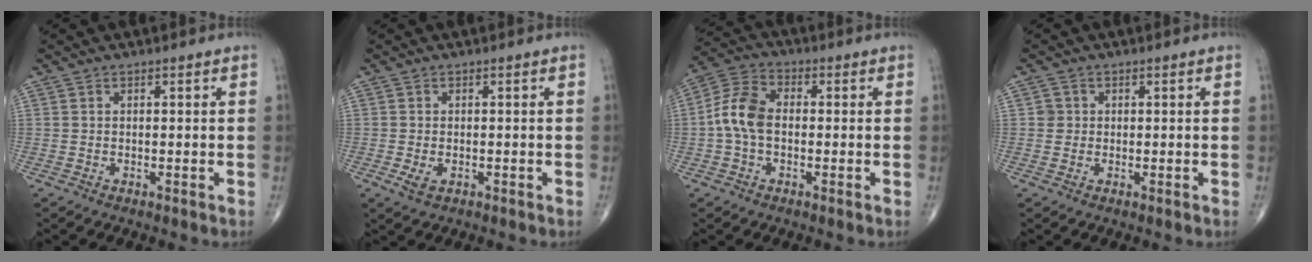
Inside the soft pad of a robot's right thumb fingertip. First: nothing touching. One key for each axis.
{"total": 2.4, "fx": -0.8, "fy": 1.5, "fz": 1.7, "tx": -0.035, "ty": -0.001, "tz": -0.011}
{"total": 8.4, "fx": -0.6, "fy": 5.4, "fz": 6.3, "tx": -0.126, "ty": 0.026, "tz": -0.024}
{"total": 1.6, "fx": 0.2, "fy": 1.6, "fz": 0.2, "tx": 0.007, "ty": 0.004, "tz": 0.000}